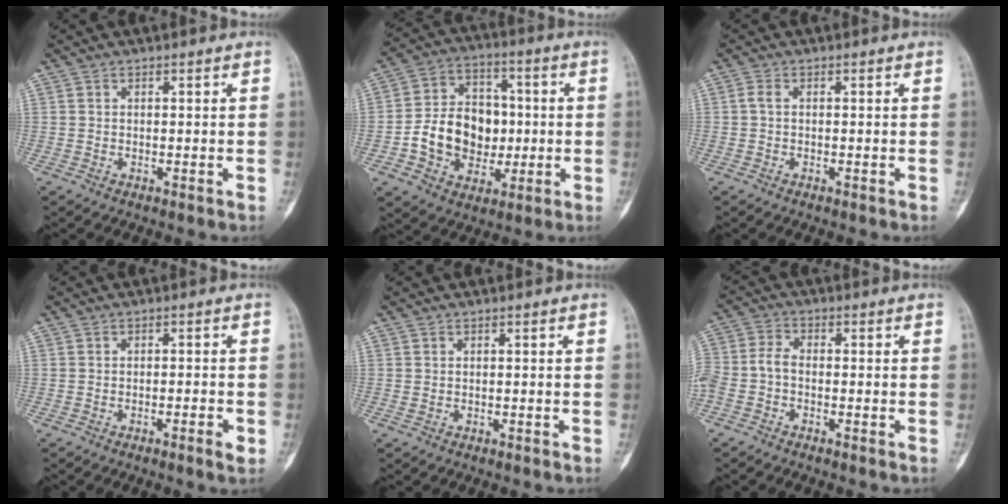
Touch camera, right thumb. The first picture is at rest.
{"total": 15.0, "force": [-1.7, 11.8, 9.2], "torque": [-0.113, 0.031, -0.025]}
{"total": 0.9, "force": [-0.1, 0.4, 0.8], "torque": [-0.020, 0.000, -0.005]}
{"total": 2.3, "force": [-1.1, 0.3, 2.0], "torque": [-0.037, 0.002, -0.018]}
{"total": 0.0}
{"total": 6.3, "force": [-2.2, 3.9, 4.6], "torque": [-0.112, 0.020, -0.050]}